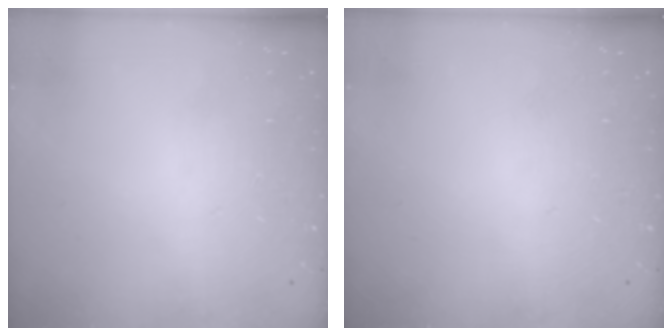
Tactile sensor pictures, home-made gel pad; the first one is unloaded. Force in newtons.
{"total": 0.0}